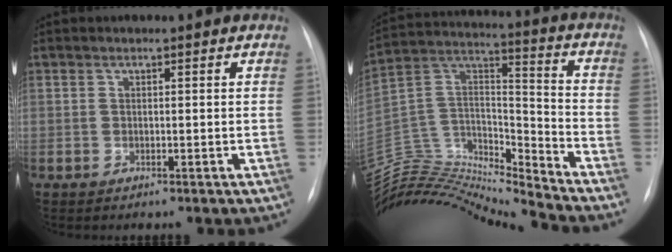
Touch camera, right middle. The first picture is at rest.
{"total": 23.0, "force": [-22.3, 1.5, 5.4], "torque": [-0.114, 0.047, -0.382]}